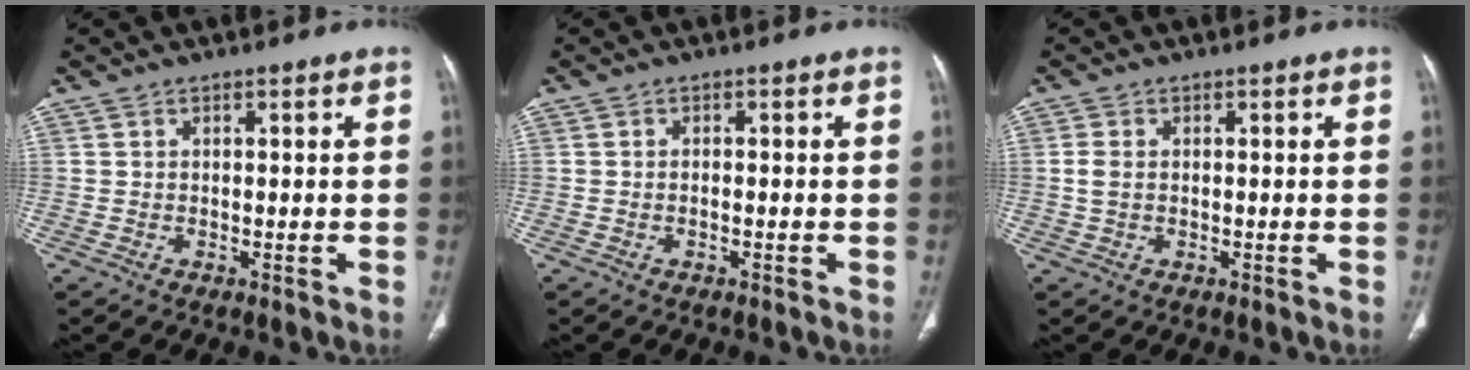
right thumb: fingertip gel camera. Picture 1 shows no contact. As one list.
[{"total": 0.6, "force": [-0.3, 0.2, 0.5], "torque": [-0.013, 0.004, -0.006]}, {"total": 2.1, "force": [0.1, 1.4, 1.6], "torque": [-0.041, 0.002, 0.000]}]